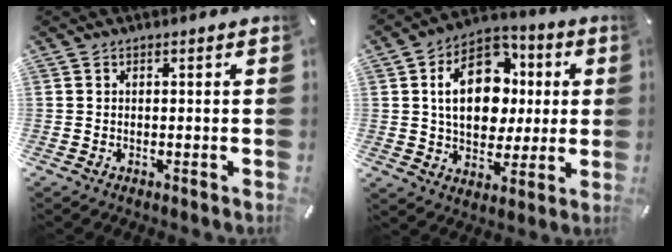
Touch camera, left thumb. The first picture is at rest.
{"total": 17.3, "force": [2.6, 12.9, 11.2], "torque": [-0.182, 0.006, 0.049]}